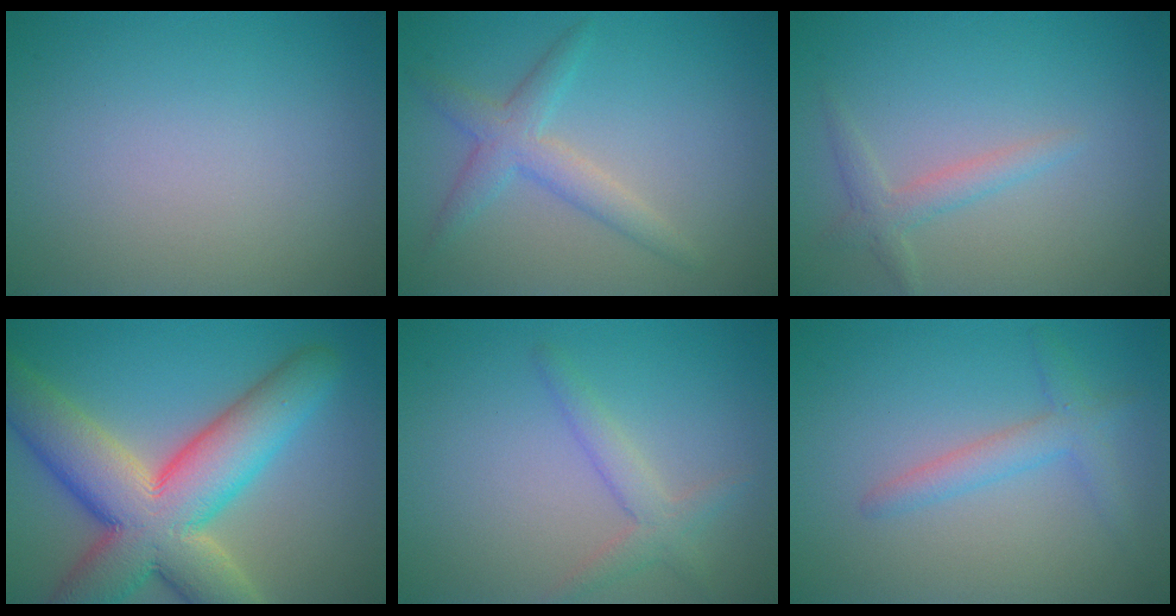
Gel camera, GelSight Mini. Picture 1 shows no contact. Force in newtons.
{"total": 3.0, "press": 3.0, "slide": 0.1}
{"total": 1.9, "press": 1.9, "slide": 0.1}
{"total": 12.6, "press": 12.6, "slide": 1.1}
{"total": 2.2, "press": 2.2, "slide": 0.1}
{"total": 2.4, "press": 2.4, "slide": 0.1}